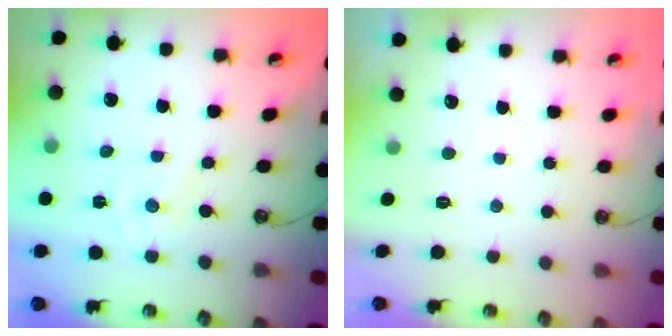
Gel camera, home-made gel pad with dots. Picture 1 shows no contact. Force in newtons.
{"total": 0.0}